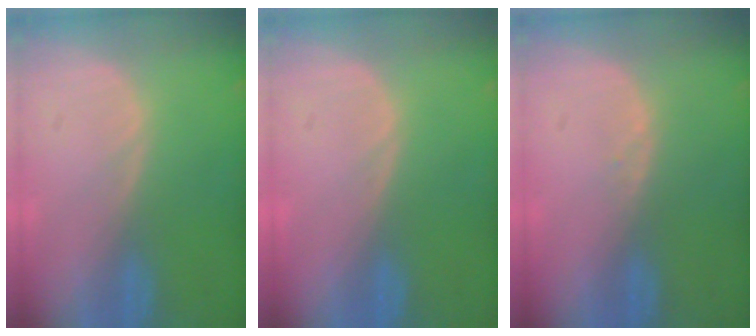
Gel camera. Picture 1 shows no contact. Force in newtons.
{"total": 0.0}
{"total": 0.7, "press": 0.5, "slide": 0.5}